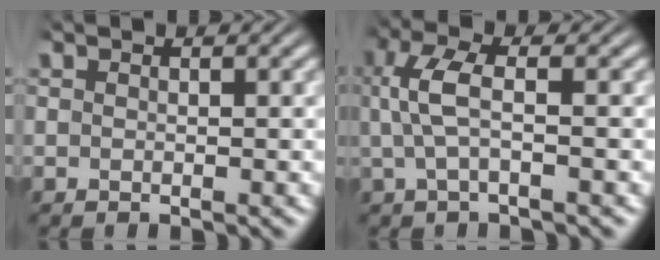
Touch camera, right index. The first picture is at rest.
{"total": 3.9, "force": [0.2, 1.3, 3.6], "torque": [-0.085, 0.004, 0.004]}